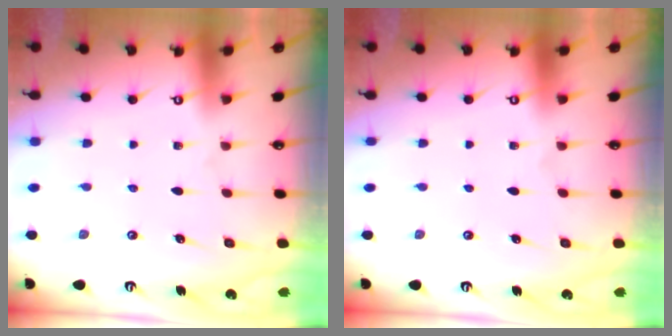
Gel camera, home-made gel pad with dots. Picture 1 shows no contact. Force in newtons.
{"total": 0.0}